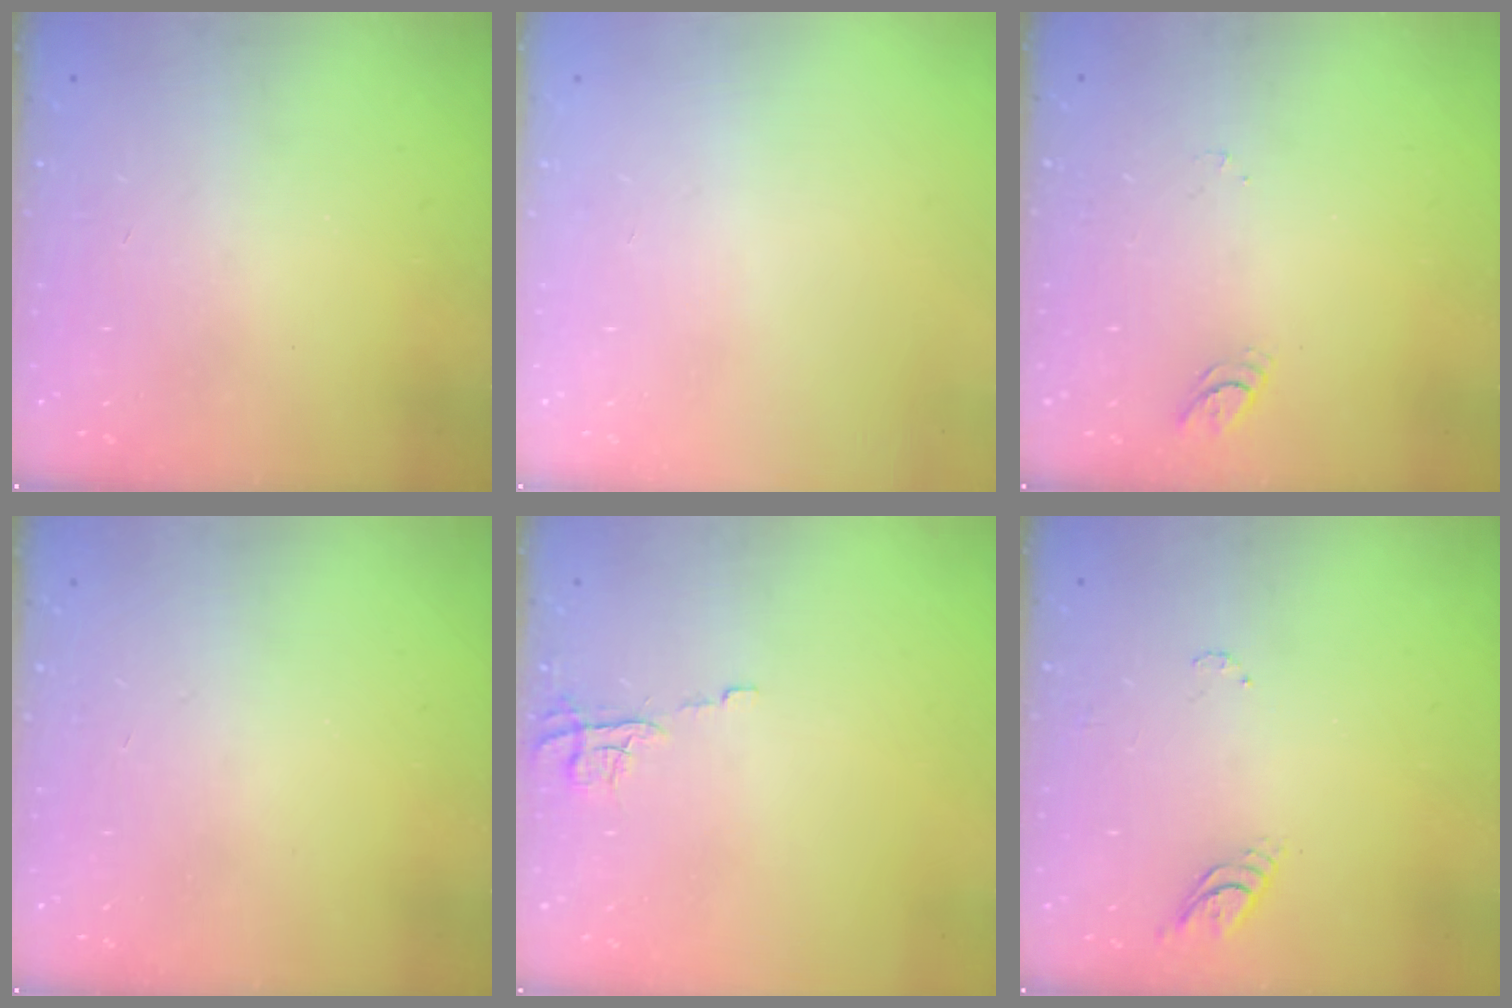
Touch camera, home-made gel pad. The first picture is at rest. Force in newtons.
{"total": 0.0}
{"total": 4.9, "press": 4.9, "slide": 0.5}
{"total": 0.0}
{"total": 6.4, "press": 6.4, "slide": 0.5}
{"total": 4.6, "press": 4.6, "slide": 0.5}